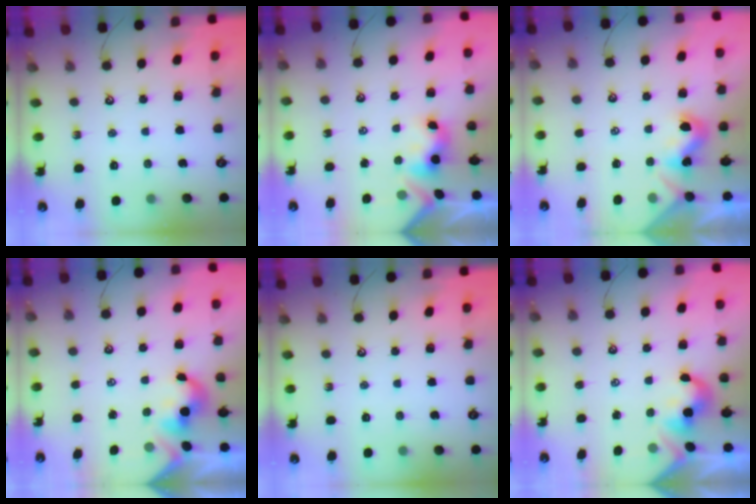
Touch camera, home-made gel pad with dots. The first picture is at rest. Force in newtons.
{"total": 3.0, "press": 3.0, "slide": 0.4}
{"total": 1.3, "press": 1.2, "slide": 0.3}
{"total": 1.2, "press": 1.1, "slide": 0.4}
{"total": 0.0}
{"total": 2.1, "press": 2.0, "slide": 0.5}